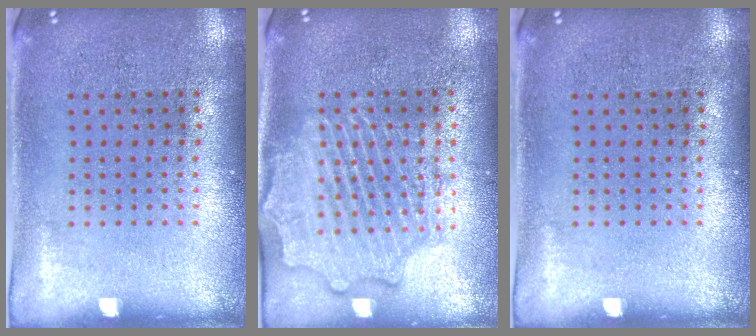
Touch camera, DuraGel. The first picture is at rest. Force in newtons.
{"total": 2.3, "press": 2.3, "slide": 0.3}
{"total": 0.0}